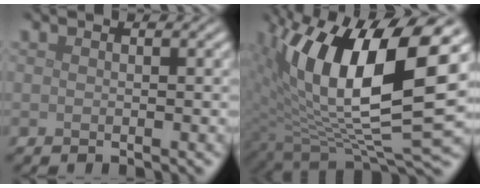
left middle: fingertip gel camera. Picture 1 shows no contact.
{"total": 14.8, "force": [4.1, 5.8, 13.0], "torque": [-0.237, -0.006, 0.072]}